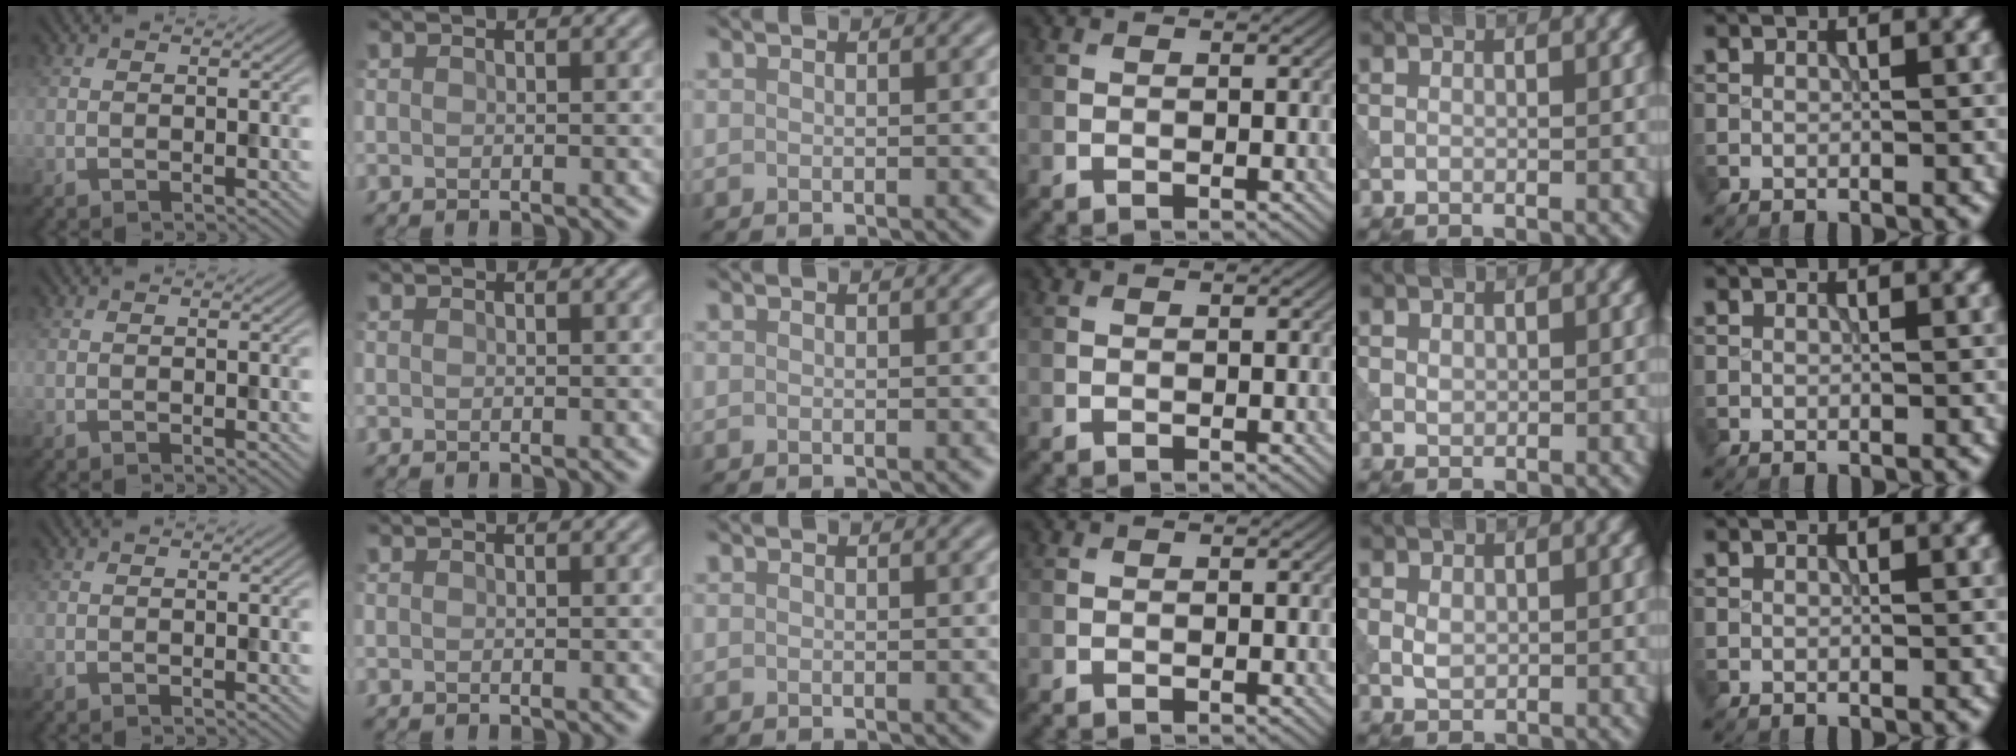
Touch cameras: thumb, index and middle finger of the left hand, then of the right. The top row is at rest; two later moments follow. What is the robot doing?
{"motion": "press", "object": "tv remote"}